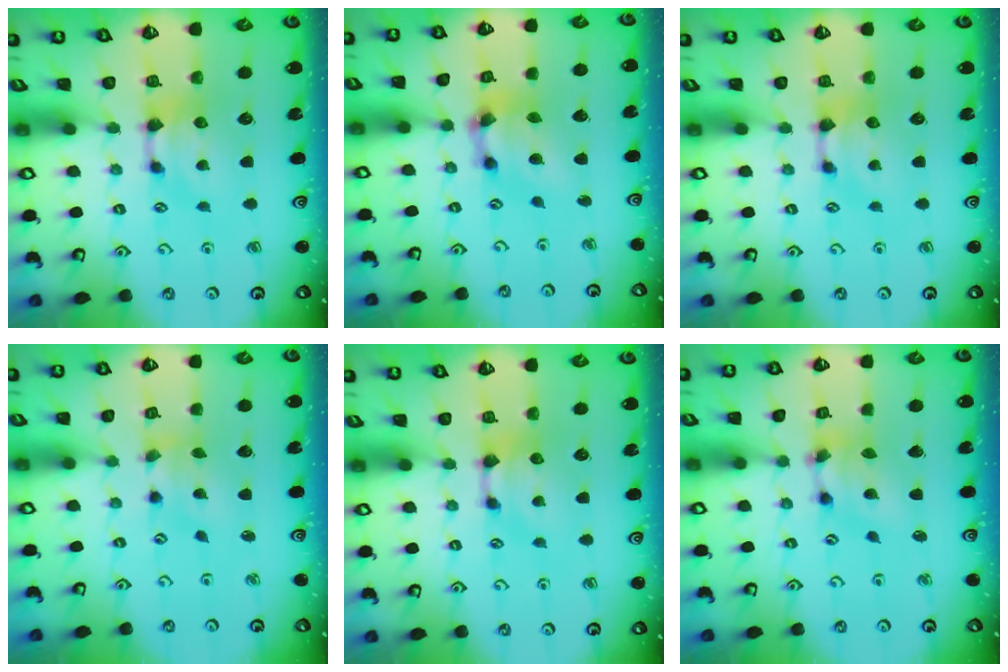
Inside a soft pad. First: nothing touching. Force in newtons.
{"total": 6.2, "press": 5.8, "slide": 2.1}
{"total": 0.0}
{"total": 1.4, "press": 0.3, "slide": 1.4}
{"total": 0.0}
{"total": 5.5, "press": 5.1, "slide": 2.1}